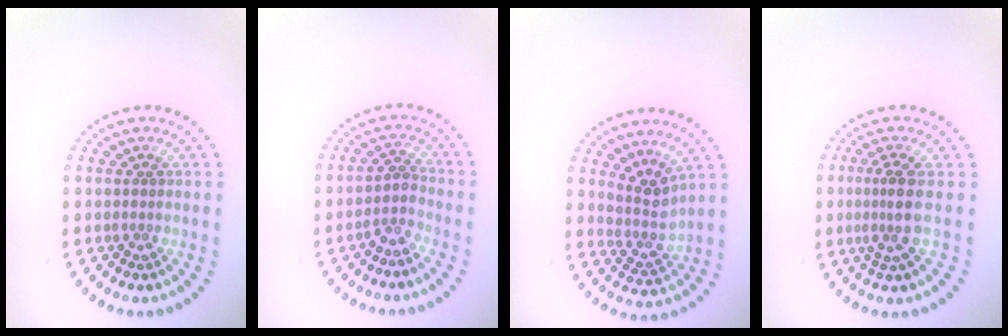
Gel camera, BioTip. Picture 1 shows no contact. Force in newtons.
{"total": 1.9, "press": 1.4, "slide": 1.3}
{"total": 2.7, "press": 2.2, "slide": 1.7}
{"total": 2.5, "press": 1.9, "slide": 1.7}